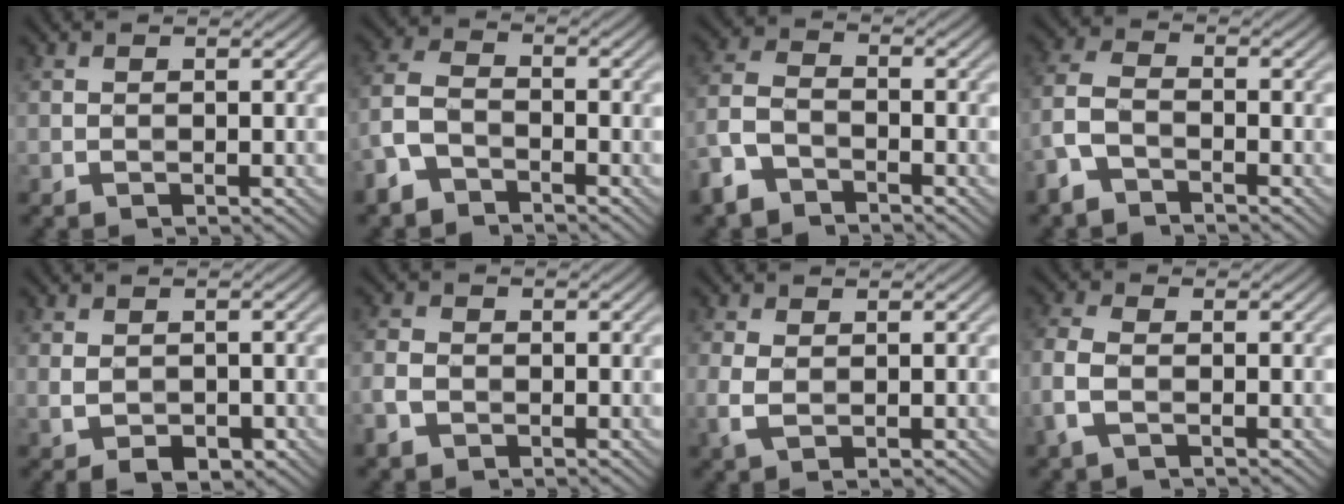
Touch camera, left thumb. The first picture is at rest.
{"total": 5.6, "force": [-3.9, 2.8, 2.8], "torque": [-0.067, 0.002, -0.095]}
{"total": 6.0, "force": [-4.3, 3.0, 2.9], "torque": [-0.069, -0.001, -0.102]}
{"total": 5.5, "force": [-3.5, 2.6, 3.3], "torque": [-0.082, 0.000, -0.089]}
{"total": 3.4, "force": [-1.1, 2.2, 2.4], "torque": [-0.047, -0.013, -0.013]}
{"total": 3.3, "force": [-1.5, 2.5, 1.6], "torque": [-0.049, -0.005, -0.039]}
{"total": 2.9, "force": [-0.2, 1.7, 2.4], "torque": [-0.067, -0.003, -0.005]}
{"total": 4.0, "force": [-1.3, 2.1, 3.1], "torque": [-0.090, 0.002, -0.036]}